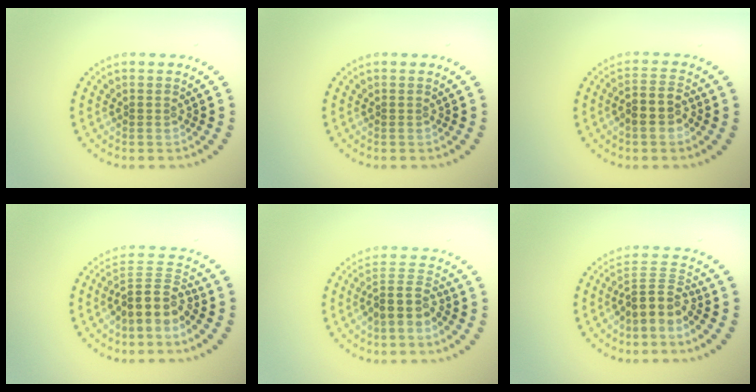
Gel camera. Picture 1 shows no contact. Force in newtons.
{"total": 0.0}
{"total": 2.8, "press": 2.5, "slide": 1.3}
{"total": 3.8, "press": 3.0, "slide": 2.3}
{"total": 2.9, "press": 2.4, "slide": 1.7}
{"total": 3.4, "press": 2.5, "slide": 2.3}